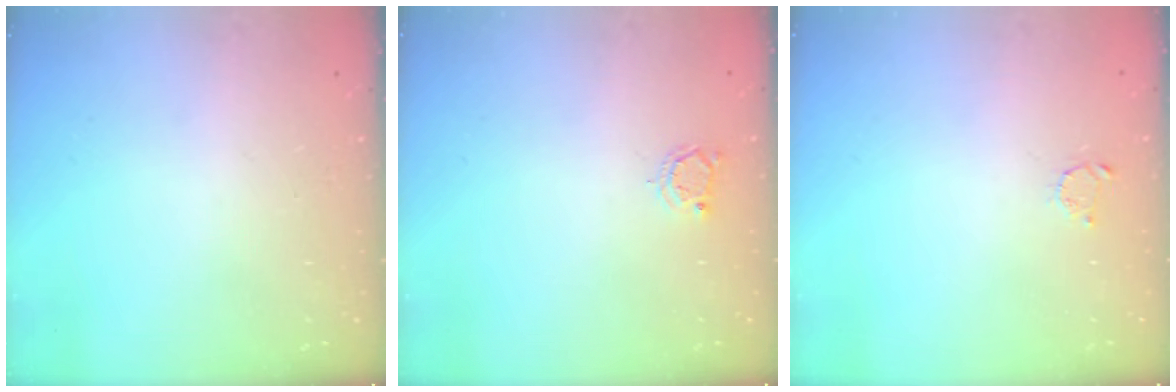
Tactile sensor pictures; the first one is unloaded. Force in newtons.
{"total": 3.0, "press": 3.0, "slide": 0.3}
{"total": 2.1, "press": 2.1, "slide": 0.3}